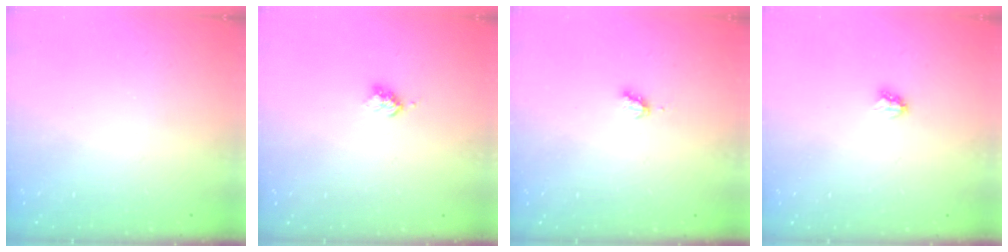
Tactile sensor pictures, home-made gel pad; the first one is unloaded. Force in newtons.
{"total": 3.0, "press": 2.9, "slide": 0.4}
{"total": 2.8, "press": 2.8, "slide": 0.3}
{"total": 2.8, "press": 2.8, "slide": 0.3}